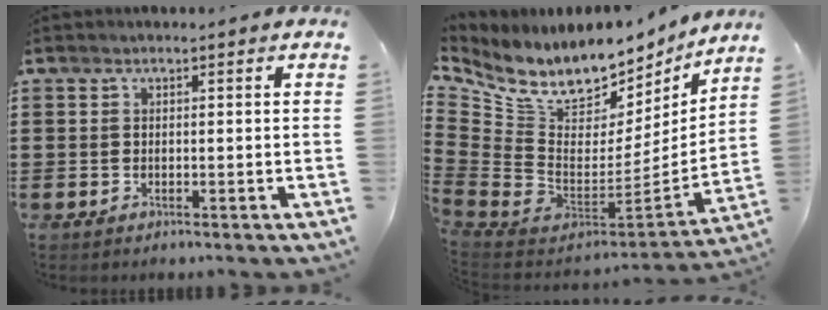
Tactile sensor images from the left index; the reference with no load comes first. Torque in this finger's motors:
{"motor_torque": [2.14, 0.00, 0.76, 0.06]}